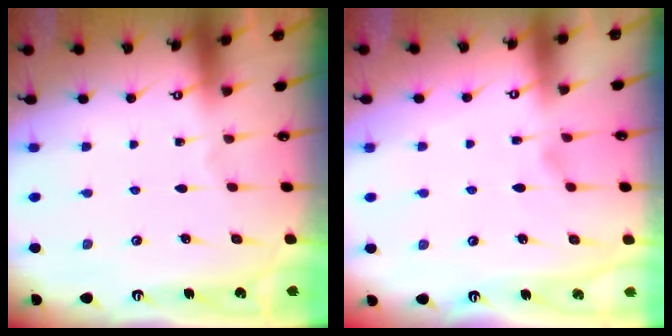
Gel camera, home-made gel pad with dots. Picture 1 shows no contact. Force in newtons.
{"total": 1.1, "press": 0.6, "slide": 1.0}